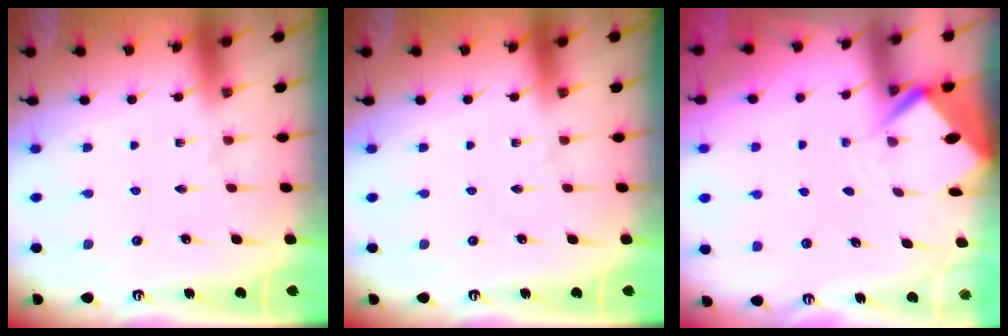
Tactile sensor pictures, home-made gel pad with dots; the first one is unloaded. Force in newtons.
{"total": 0.0}
{"total": 4.0, "press": 3.9, "slide": 0.3}